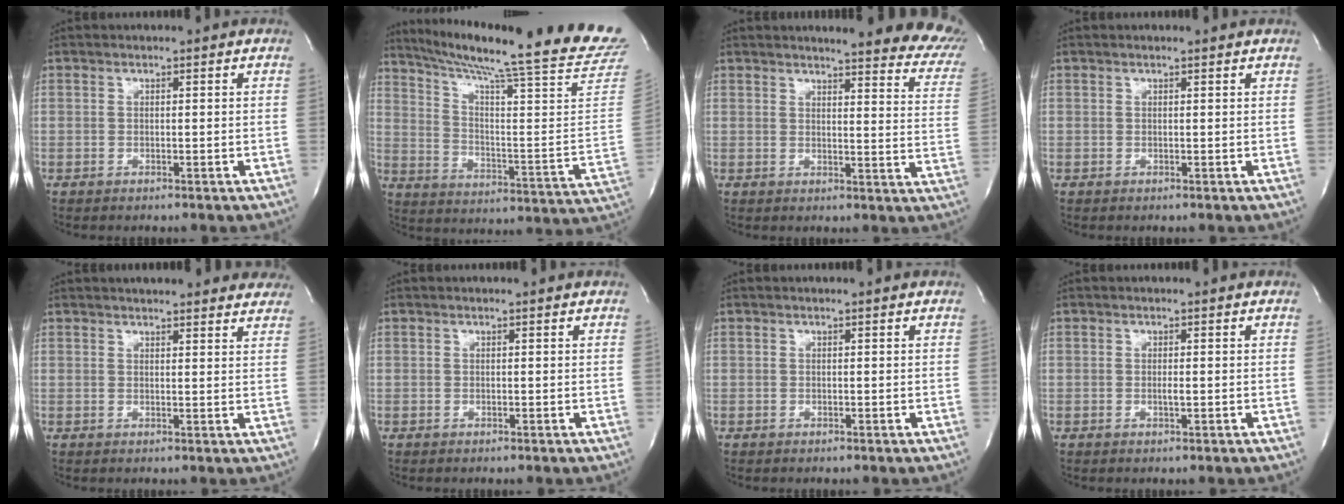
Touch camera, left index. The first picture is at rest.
{"total": 25.3, "force": [22.0, -1.9, 12.2], "torque": [-0.196, -0.103, 0.298]}
{"total": 18.9, "force": [17.2, 2.9, 7.5], "torque": [-0.073, -0.078, 0.170]}
{"total": 0.9, "force": [0.9, 0.0, 0.3], "torque": [-0.012, 0.008, 0.012]}
{"total": 15.8, "force": [14.4, 3.2, 5.5], "torque": [-0.058, 0.015, 0.162]}
{"total": 0.6, "force": [0.5, 0.0, 0.2], "torque": [-0.008, 0.005, 0.008]}
{"total": 0.7, "force": [0.7, 0.0, 0.2], "torque": [-0.005, 0.004, 0.007]}
{"total": 0.7, "force": [-0.1, 0.0, 0.7], "torque": [-0.018, -0.002, -0.001]}